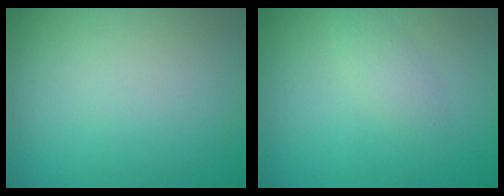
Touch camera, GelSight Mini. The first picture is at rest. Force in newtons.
{"total": 1.3, "press": 1.3, "slide": 0.0}